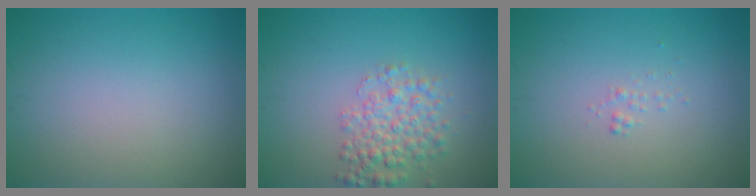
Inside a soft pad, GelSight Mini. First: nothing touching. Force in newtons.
{"total": 3.5, "press": 3.5, "slide": 0.1}
{"total": 0.5, "press": 0.5, "slide": 0.0}